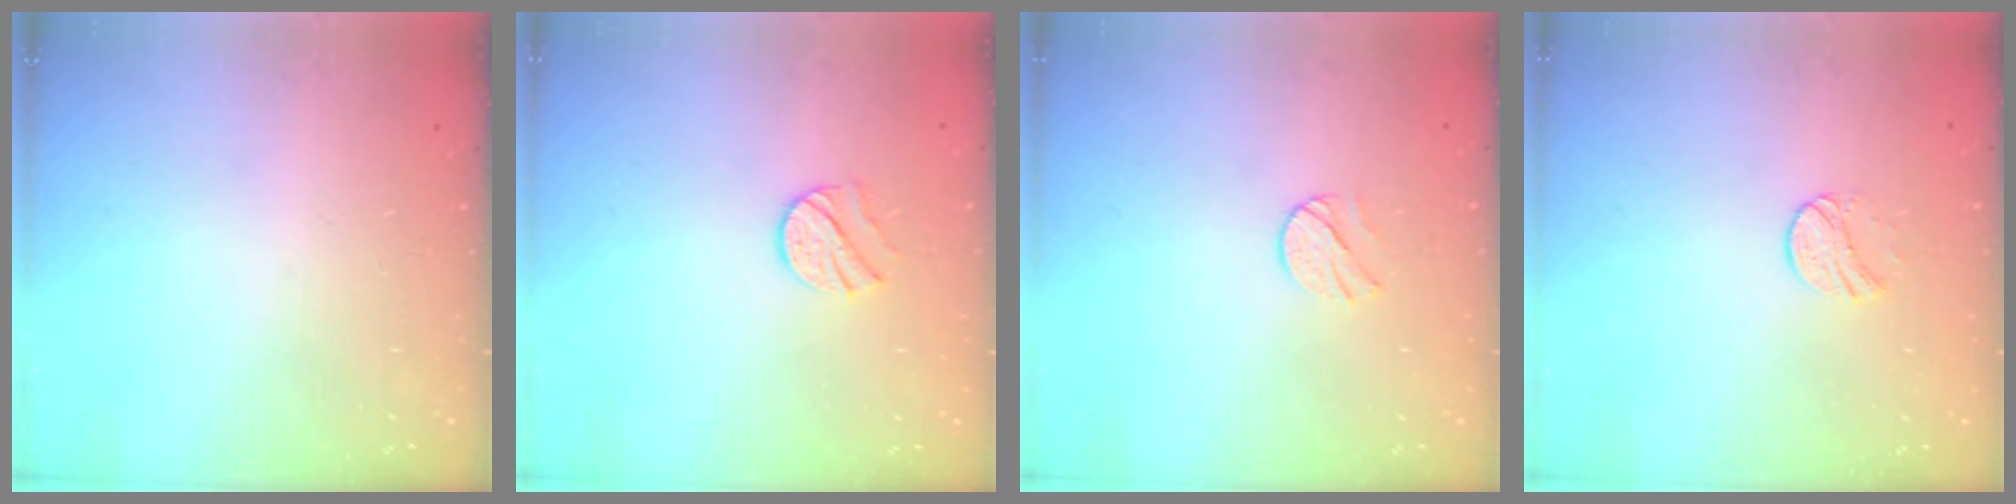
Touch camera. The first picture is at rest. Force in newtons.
{"total": 8.1, "press": 8.1, "slide": 0.1}
{"total": 5.7, "press": 5.6, "slide": 0.6}
{"total": 6.9, "press": 6.9, "slide": 0.5}